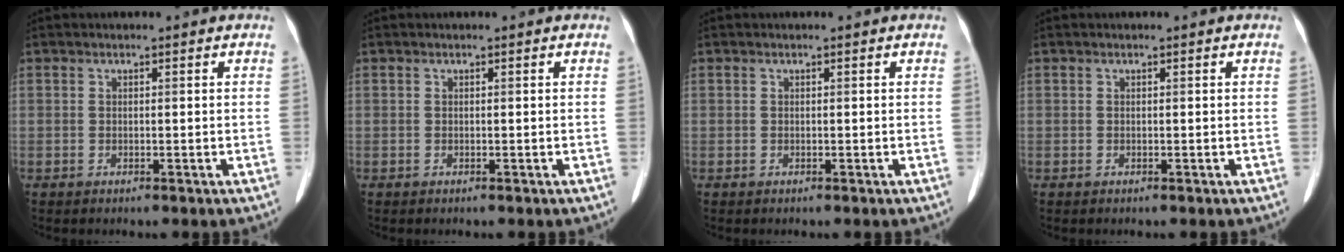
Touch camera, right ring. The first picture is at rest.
{"total": 0.0}
{"total": 0.0}
{"total": 0.0}